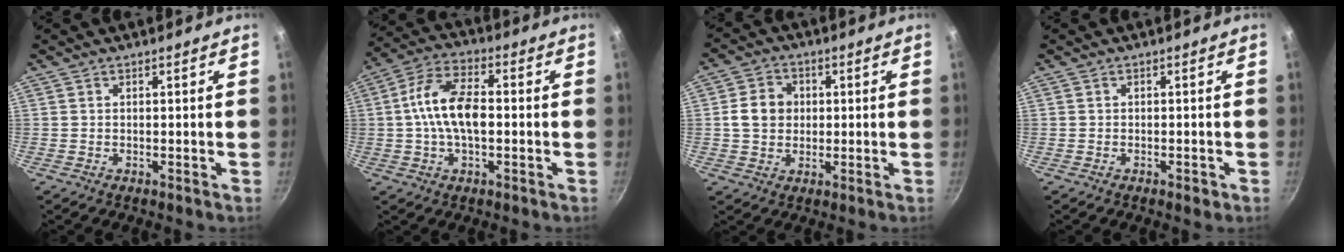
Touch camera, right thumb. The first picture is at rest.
{"total": 11.4, "force": [-0.2, 5.9, 9.7], "torque": [-0.176, 0.030, -0.014]}
{"total": 8.4, "force": [0.9, 7.1, 4.4], "torque": [-0.054, 0.009, 0.006]}
{"total": 1.5, "force": [-0.8, 0.9, 1.0], "torque": [-0.010, 0.010, -0.007]}